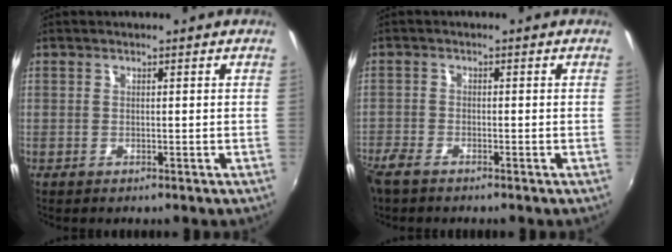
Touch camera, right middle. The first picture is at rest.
{"total": 4.1, "force": [-3.3, 1.3, 2.0], "torque": [-0.056, -0.014, -0.069]}